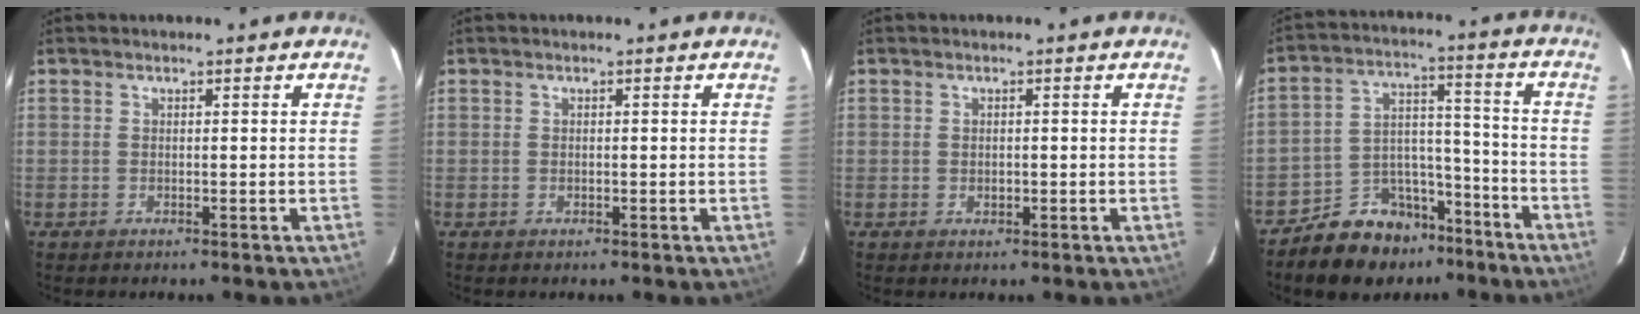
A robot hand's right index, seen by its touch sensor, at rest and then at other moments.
{"total": 0.0}
{"total": 1.1, "force": [-0.1, 1.0, 0.5], "torque": [-0.006, 0.001, -0.001]}
{"total": 12.9, "force": [-9.9, 7.4, 3.6], "torque": [-0.071, 0.052, -0.143]}